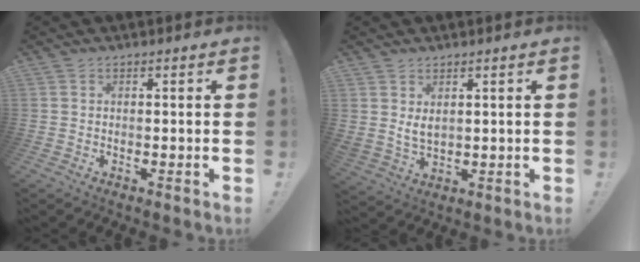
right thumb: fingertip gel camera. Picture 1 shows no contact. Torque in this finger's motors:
{"motor_torque": [0.48, 0.46, 0.45, 0.11, 0.03]}